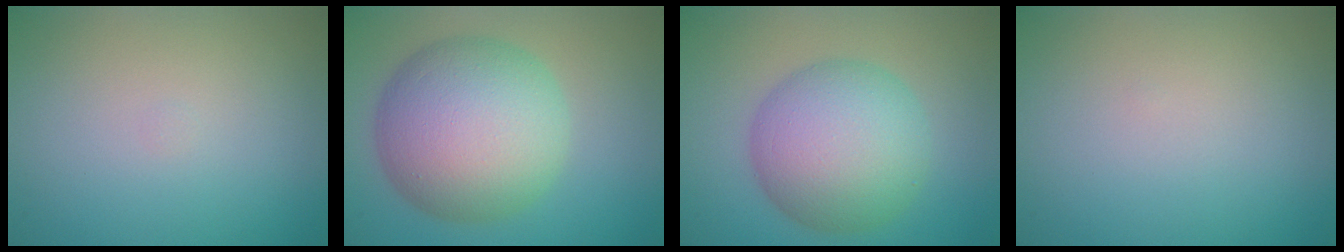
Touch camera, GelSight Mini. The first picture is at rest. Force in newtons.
{"total": 11.5, "press": 11.5, "slide": 0.2}
{"total": 8.7, "press": 8.7, "slide": 0.2}
{"total": 0.0}